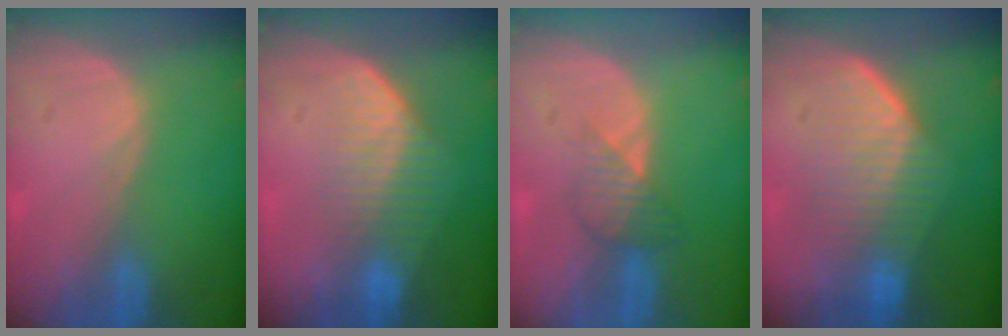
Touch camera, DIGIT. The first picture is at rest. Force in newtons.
{"total": 7.2, "press": 6.1, "slide": 3.8}
{"total": 3.4, "press": 3.2, "slide": 1.2}
{"total": 7.3, "press": 7.3, "slide": 0.4}